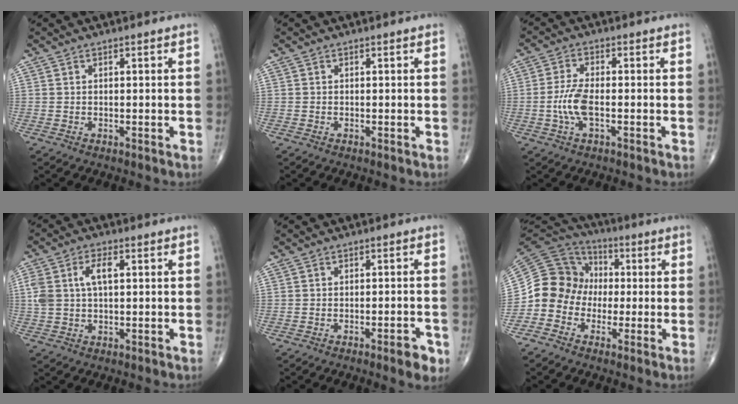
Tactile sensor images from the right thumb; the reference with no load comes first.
{"total": 0.0}
{"total": 5.7, "force": [-1.3, 2.1, 5.1], "torque": [-0.120, 0.007, -0.028]}
{"total": 6.7, "force": [1.4, 3.4, 5.6], "torque": [-0.127, 0.017, 0.031]}
{"total": 4.1, "force": [-2.2, 1.1, 3.3], "torque": [-0.036, 0.009, -0.028]}
{"total": 11.4, "force": [-2.3, 10.5, 4.0], "torque": [-0.058, 0.058, -0.052]}